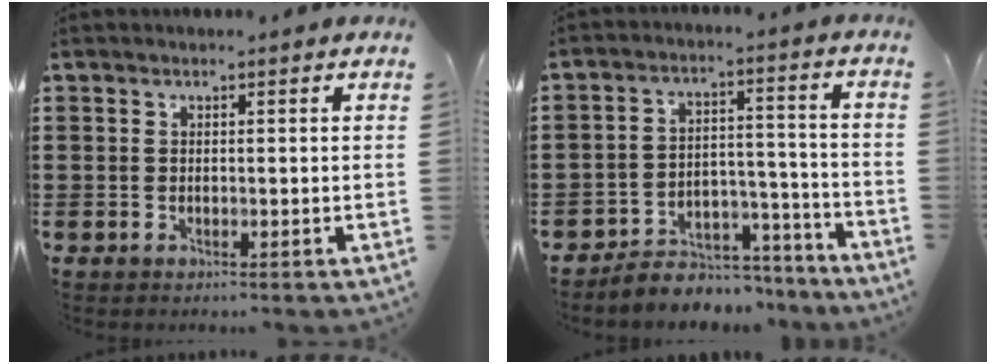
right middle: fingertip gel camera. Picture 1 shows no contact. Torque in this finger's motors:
{"motor_torque": [1.74, 0.19, 0.49, 0.12]}